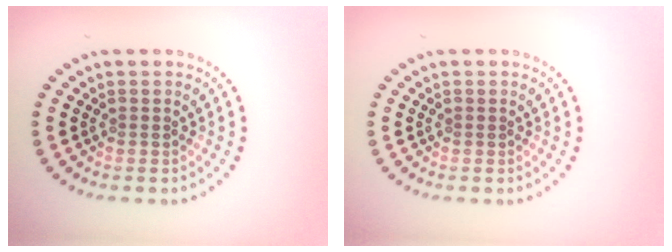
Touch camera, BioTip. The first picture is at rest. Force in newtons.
{"total": 0.0}